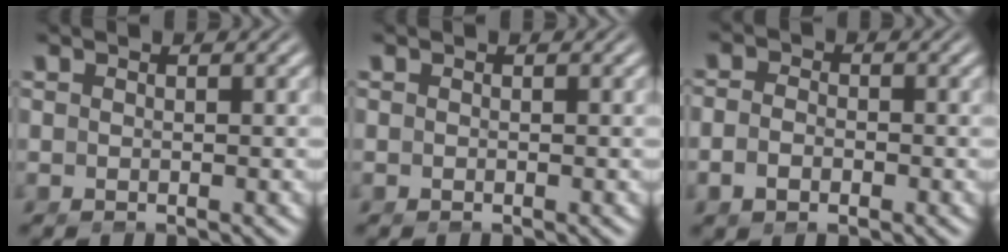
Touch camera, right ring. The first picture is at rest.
{"total": 0.0}
{"total": 2.0, "force": [-1.1, 1.3, 1.2], "torque": [-0.027, -0.012, -0.017]}